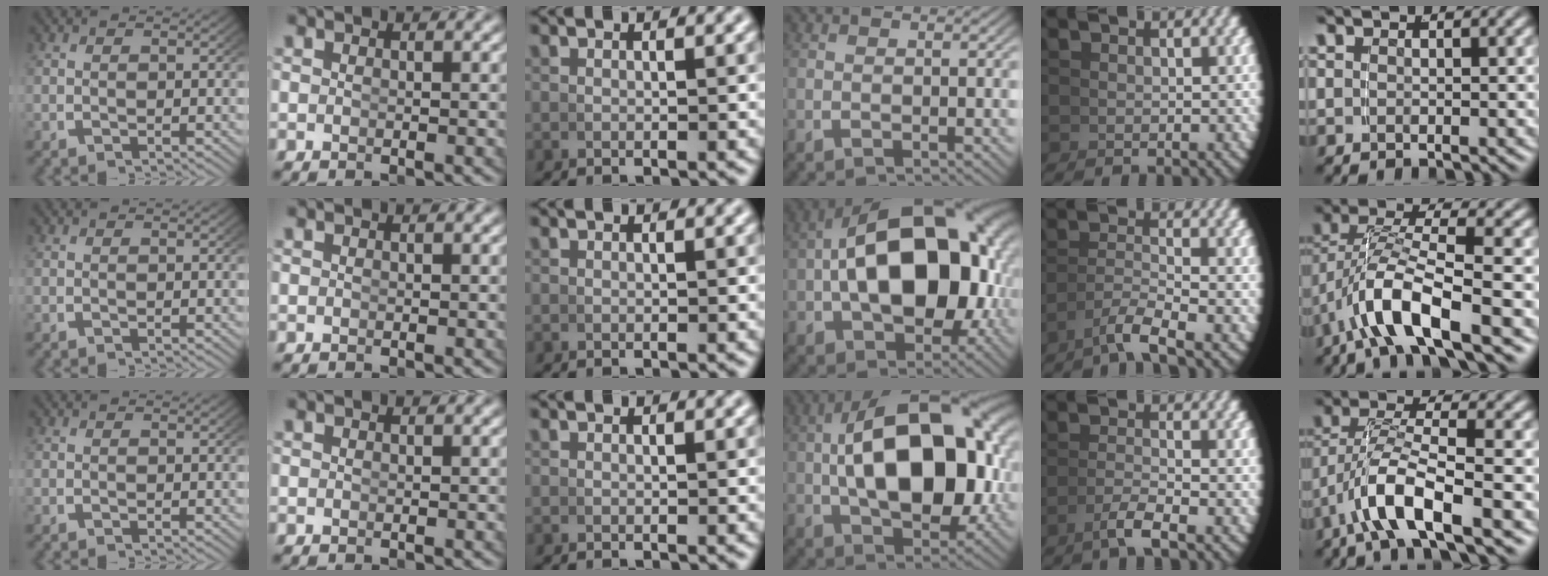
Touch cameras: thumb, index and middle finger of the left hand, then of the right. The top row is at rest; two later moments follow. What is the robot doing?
{"motion": "lift_and_place", "object": "bowl"}